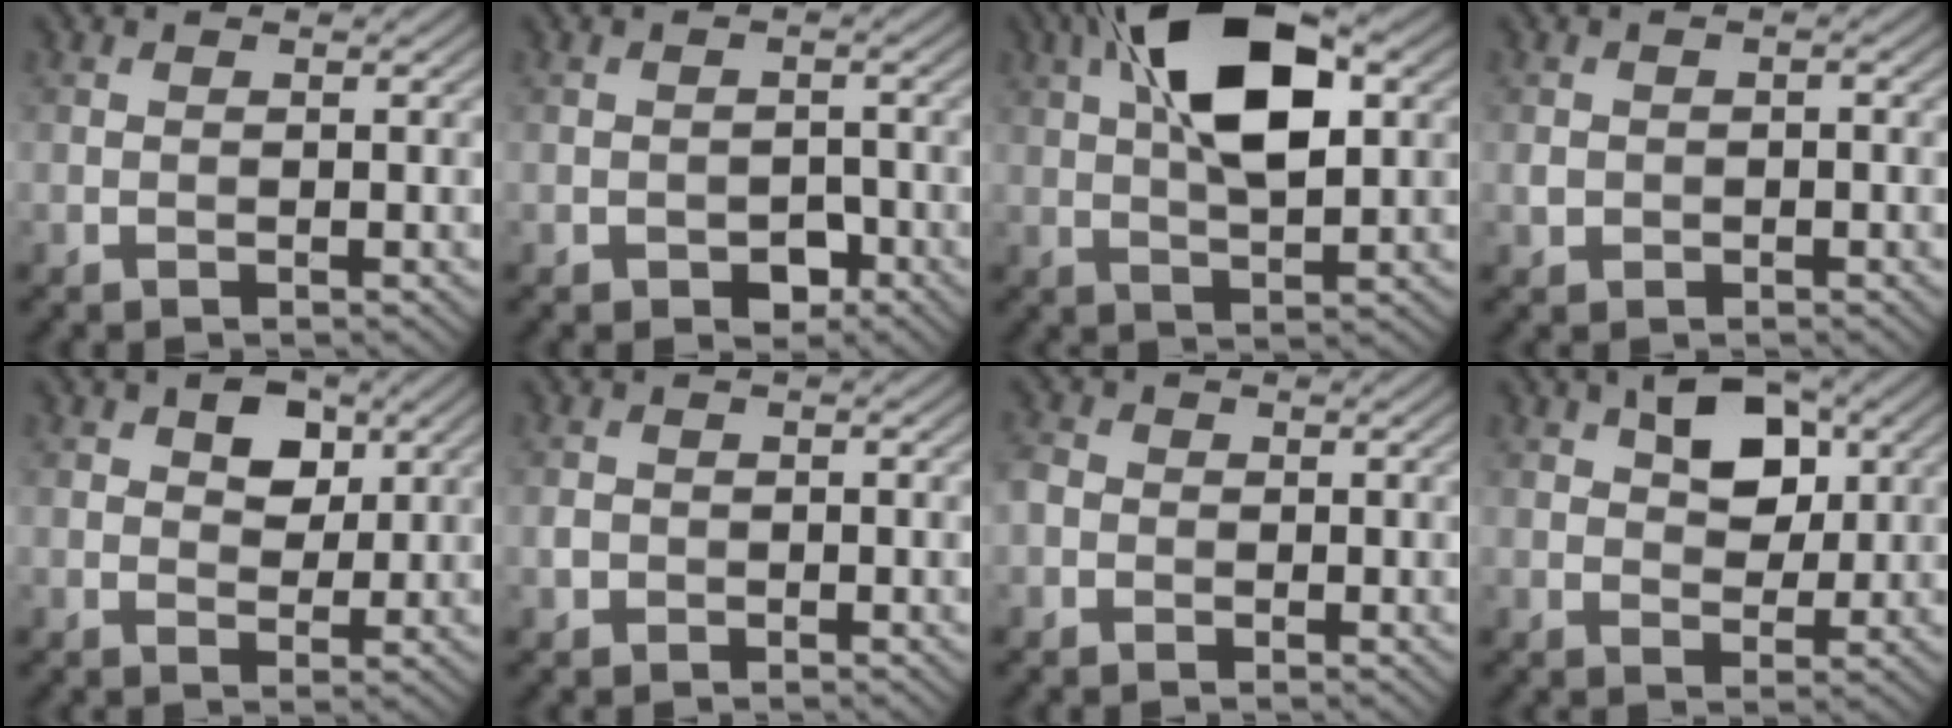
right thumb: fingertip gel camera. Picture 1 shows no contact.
{"total": 2.8, "force": [-1.5, 1.8, 1.5], "torque": [-0.022, -0.003, -0.022]}
{"total": 13.3, "force": [4.4, 5.7, 11.2], "torque": [-0.200, 0.018, 0.068]}
{"total": 1.5, "force": [-0.4, 1.3, 0.7], "torque": [-0.016, -0.004, -0.009]}
{"total": 4.3, "force": [1.8, 2.9, 2.7], "torque": [-0.041, 0.001, 0.023]}
{"total": 1.3, "force": [-0.5, 1.1, 0.4], "torque": [-0.006, -0.002, -0.013]}
{"total": 2.5, "force": [-0.6, 2.3, 0.8], "torque": [-0.022, 0.001, -0.019]}
{"total": 5.9, "force": [2.3, 3.6, 4.0], "torque": [-0.062, 0.003, 0.031]}